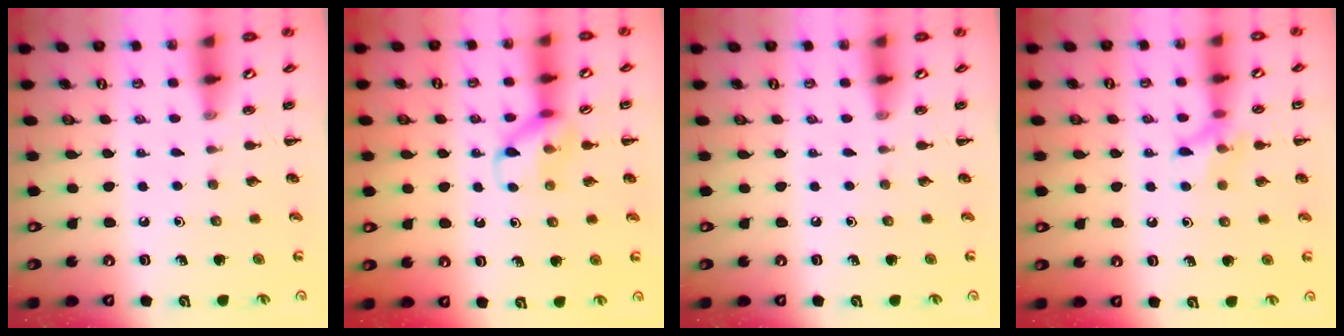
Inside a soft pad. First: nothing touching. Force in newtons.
{"total": 10.2, "press": 10.2, "slide": 0.9}
{"total": 0.0}
{"total": 8.9, "press": 8.8, "slide": 1.4}